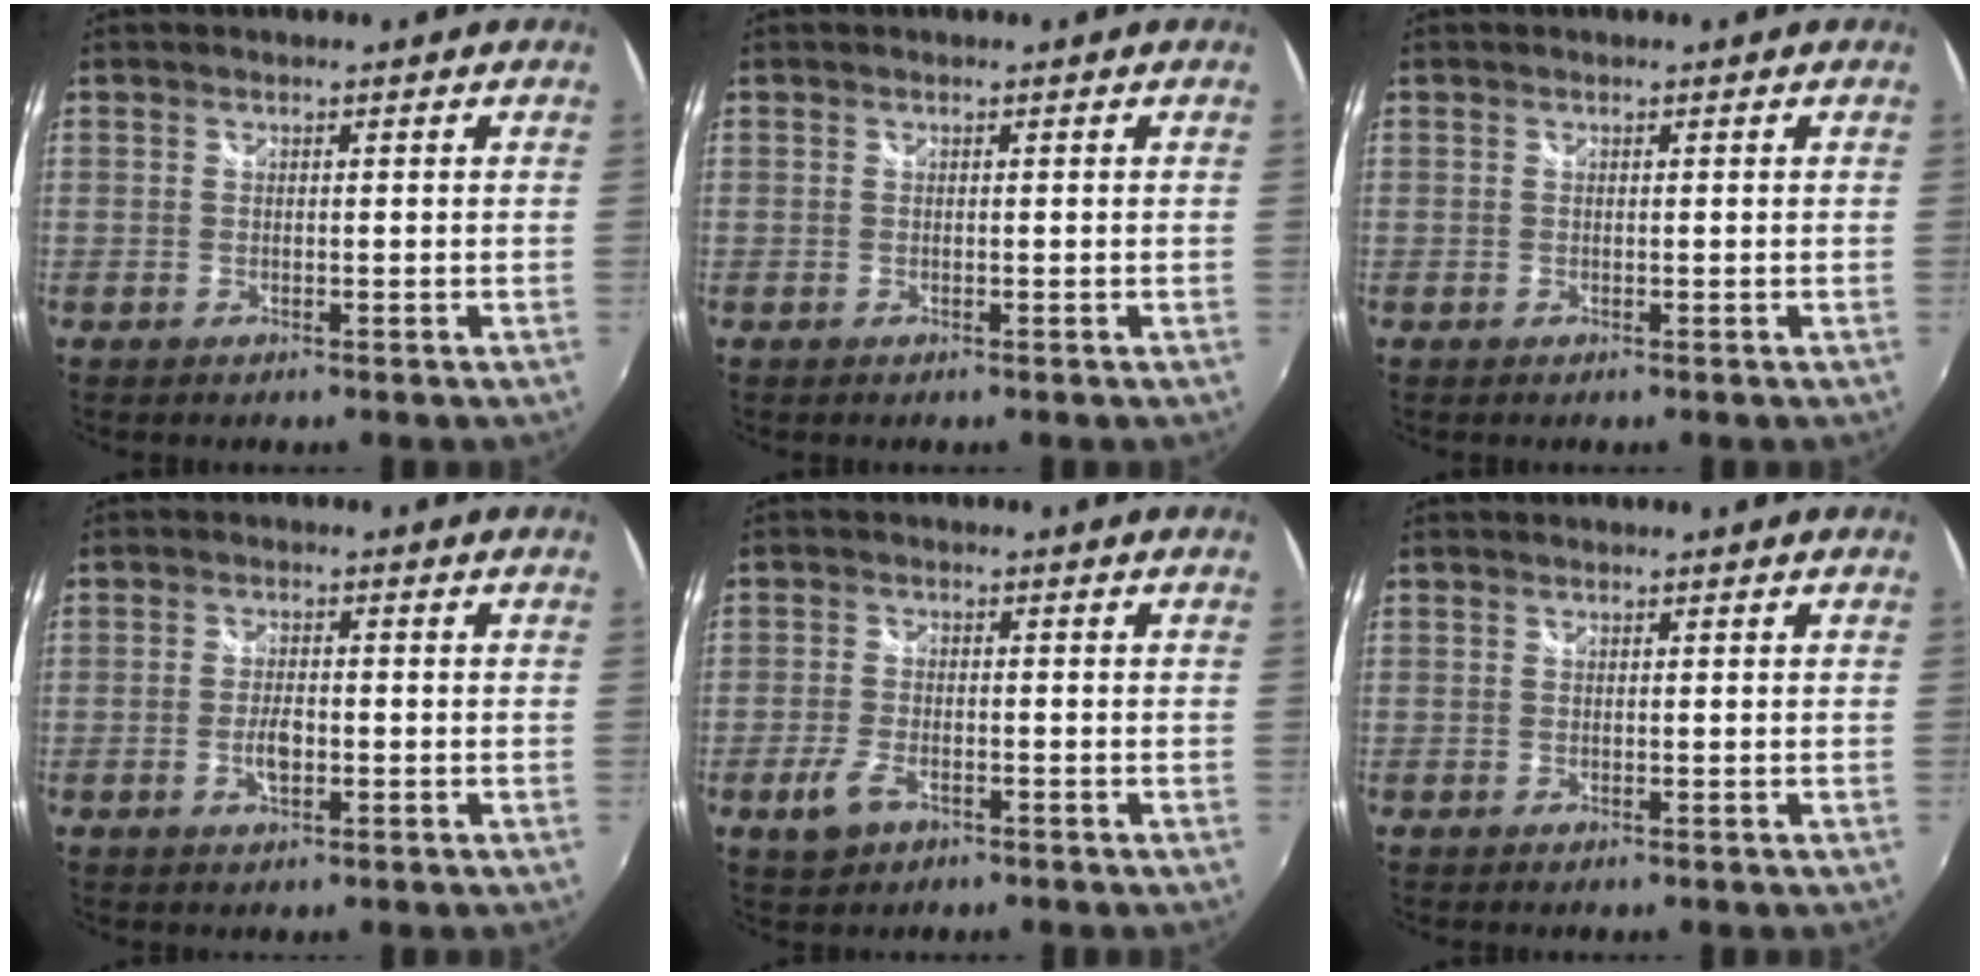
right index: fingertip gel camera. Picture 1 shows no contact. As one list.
[{"total": 0.0}, {"total": 0.0}, {"total": 2.5, "force": [-0.8, 1.3, 2.0], "torque": [-0.036, -0.002, -0.013]}, {"total": 4.9, "force": [-2.7, 2.6, 3.2], "torque": [-0.083, -0.004, -0.048]}, {"total": 0.0}]